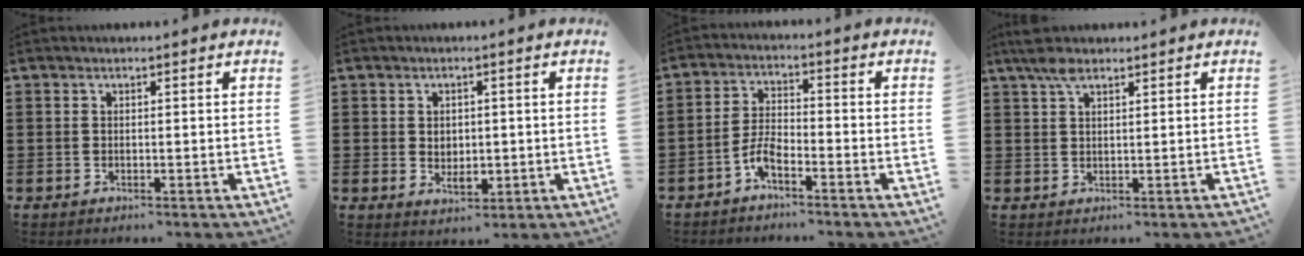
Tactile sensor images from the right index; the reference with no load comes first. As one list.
[{"total": 2.3, "force": [0.2, 1.9, 1.4], "torque": [-0.015, 0.001, -0.001]}, {"total": 4.2, "force": [-2.9, 1.3, 2.8], "torque": [-0.073, 0.003, -0.061]}, {"total": 3.5, "force": [2.3, 1.1, 2.4], "torque": [-0.054, 0.005, 0.041]}]